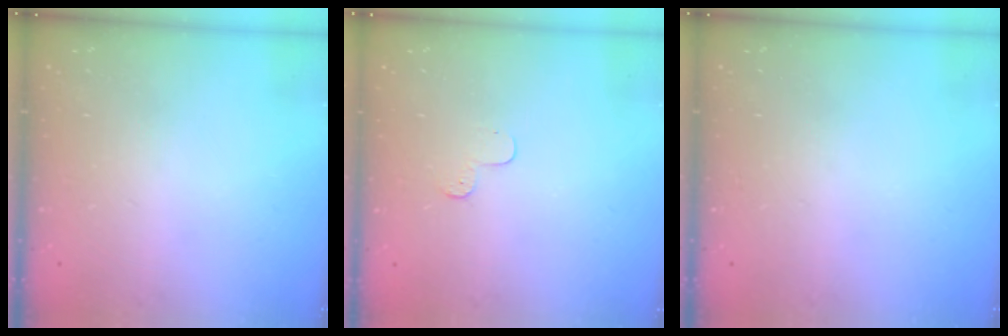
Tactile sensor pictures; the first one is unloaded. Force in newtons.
{"total": 3.5, "press": 3.5, "slide": 0.4}
{"total": 0.0}